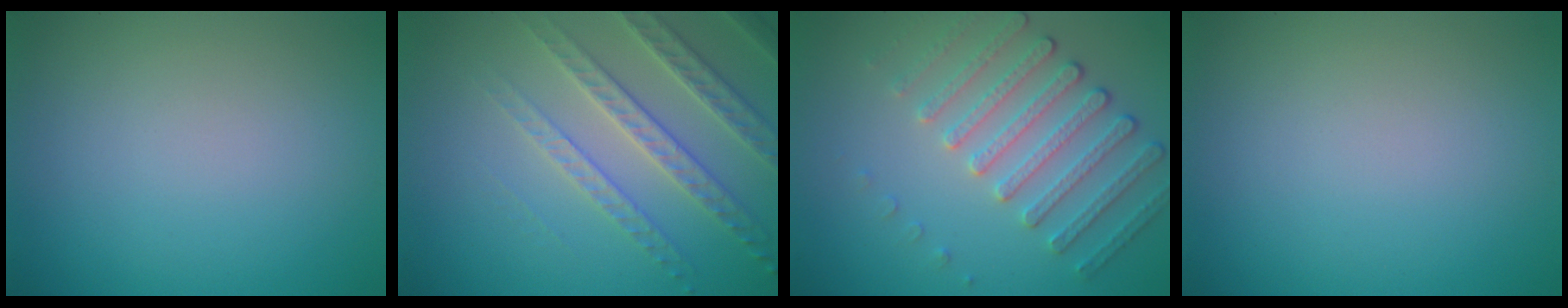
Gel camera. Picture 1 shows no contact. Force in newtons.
{"total": 4.4, "press": 3.9, "slide": 1.9}
{"total": 4.4, "press": 3.7, "slide": 2.4}
{"total": 0.0}